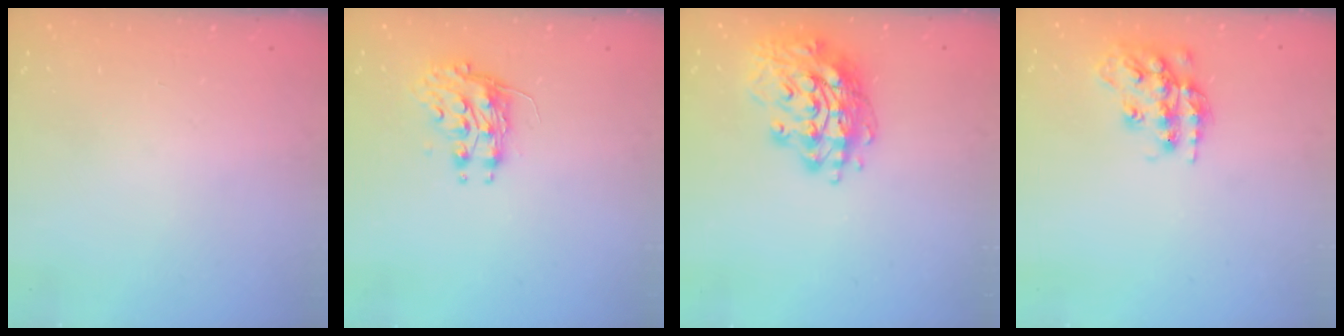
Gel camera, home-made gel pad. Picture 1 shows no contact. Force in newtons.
{"total": 8.4, "press": 8.4, "slide": 0.3}
{"total": 15.7, "press": 15.7, "slide": 1.3}
{"total": 14.9, "press": 14.8, "slide": 0.8}